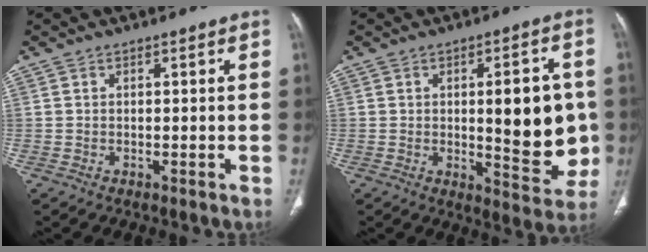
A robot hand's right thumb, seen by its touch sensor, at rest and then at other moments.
{"total": 15.3, "force": [0.2, 6.1, 14.0], "torque": [-0.140, -0.011, 0.013]}